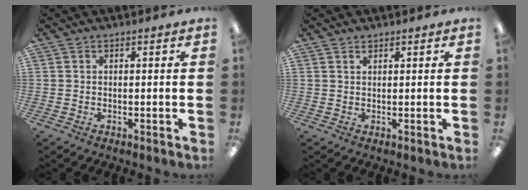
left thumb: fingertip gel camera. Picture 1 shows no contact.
{"total": 1.1, "force": [1.0, 0.4, 0.4], "torque": [-0.010, 0.000, 0.018]}